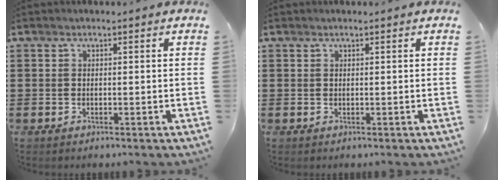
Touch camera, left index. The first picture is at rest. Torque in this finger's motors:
{"motor_torque": [0.01, -0.06, 0.03, 0.00]}